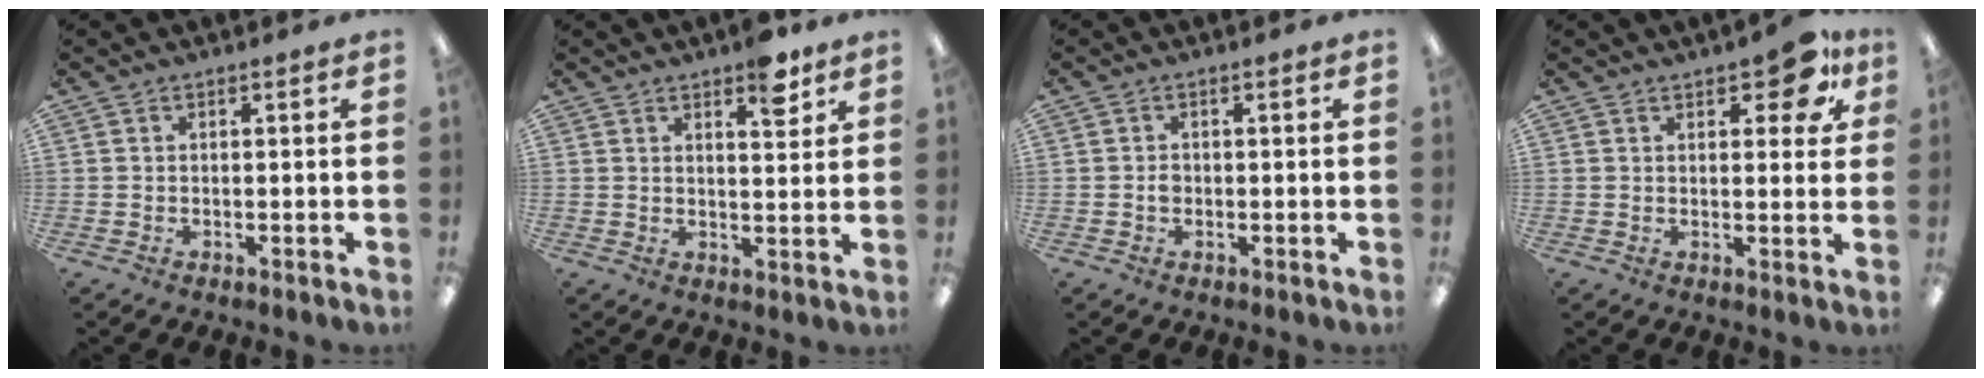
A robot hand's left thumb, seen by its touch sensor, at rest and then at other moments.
{"total": 6.7, "force": [4.6, 2.6, 4.2], "torque": [-0.037, -0.026, 0.071]}
{"total": 1.4, "force": [-0.2, 1.1, 0.9], "torque": [-0.018, 0.004, -0.005]}
{"total": 7.0, "force": [3.7, 3.4, 4.9], "torque": [-0.053, -0.010, 0.059]}